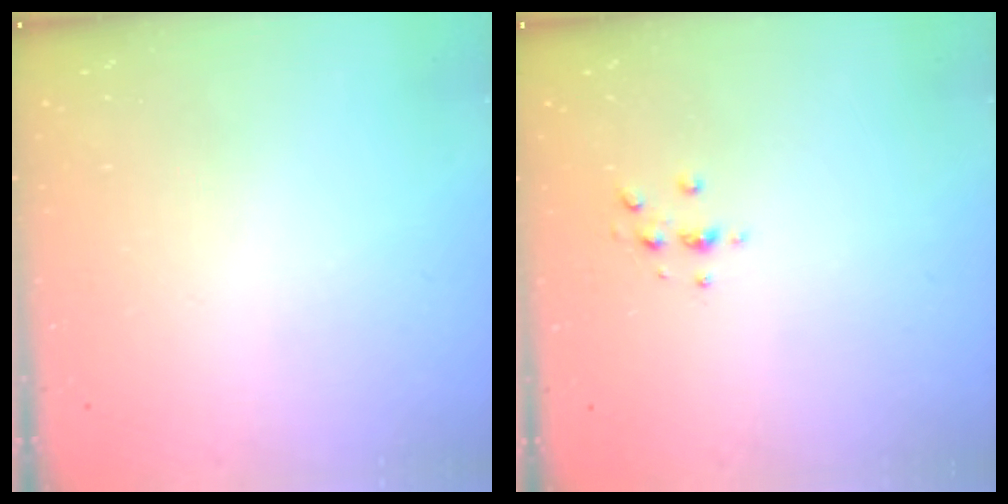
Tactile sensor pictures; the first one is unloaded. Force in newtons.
{"total": 3.0, "press": 3.0, "slide": 0.3}